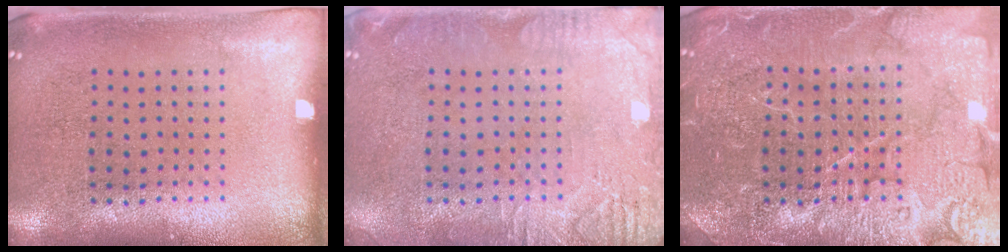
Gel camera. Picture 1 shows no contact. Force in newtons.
{"total": 3.1, "press": 3.1, "slide": 0.4}
{"total": 6.9, "press": 6.9, "slide": 1.0}